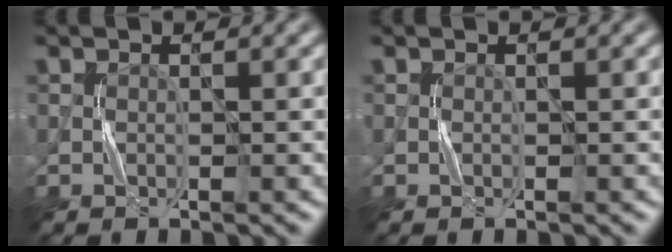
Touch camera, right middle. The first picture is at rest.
{"total": 0.0}